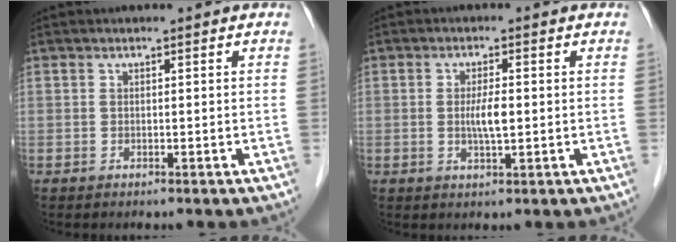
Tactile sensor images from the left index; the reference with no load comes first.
{"total": 3.3, "force": [-0.1, 0.5, 3.3], "torque": [-0.064, -0.003, -0.002]}